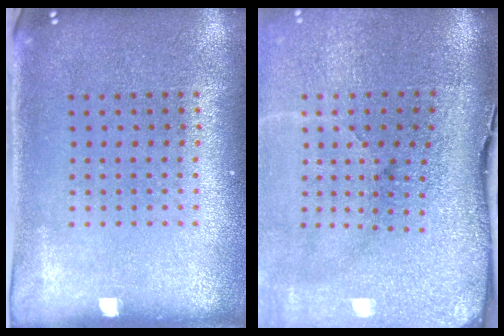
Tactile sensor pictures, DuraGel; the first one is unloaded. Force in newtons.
{"total": 5.0, "press": 3.9, "slide": 3.2}